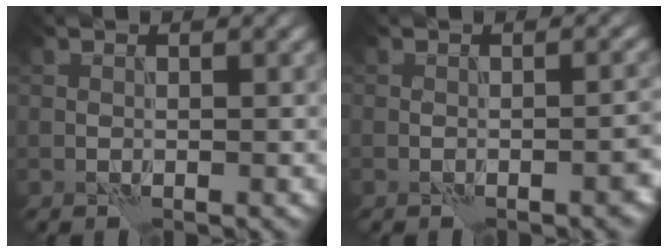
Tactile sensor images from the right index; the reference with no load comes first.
{"total": 1.9, "force": [-1.0, 0.4, 1.5], "torque": [-0.020, 0.005, -0.015]}